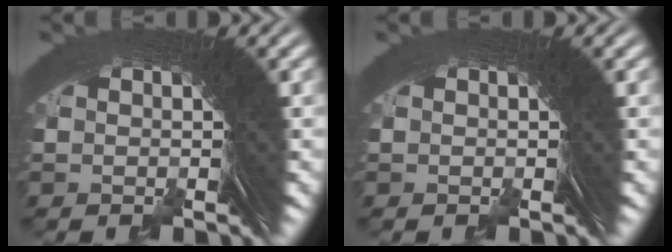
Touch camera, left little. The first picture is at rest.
{"total": 0.0}